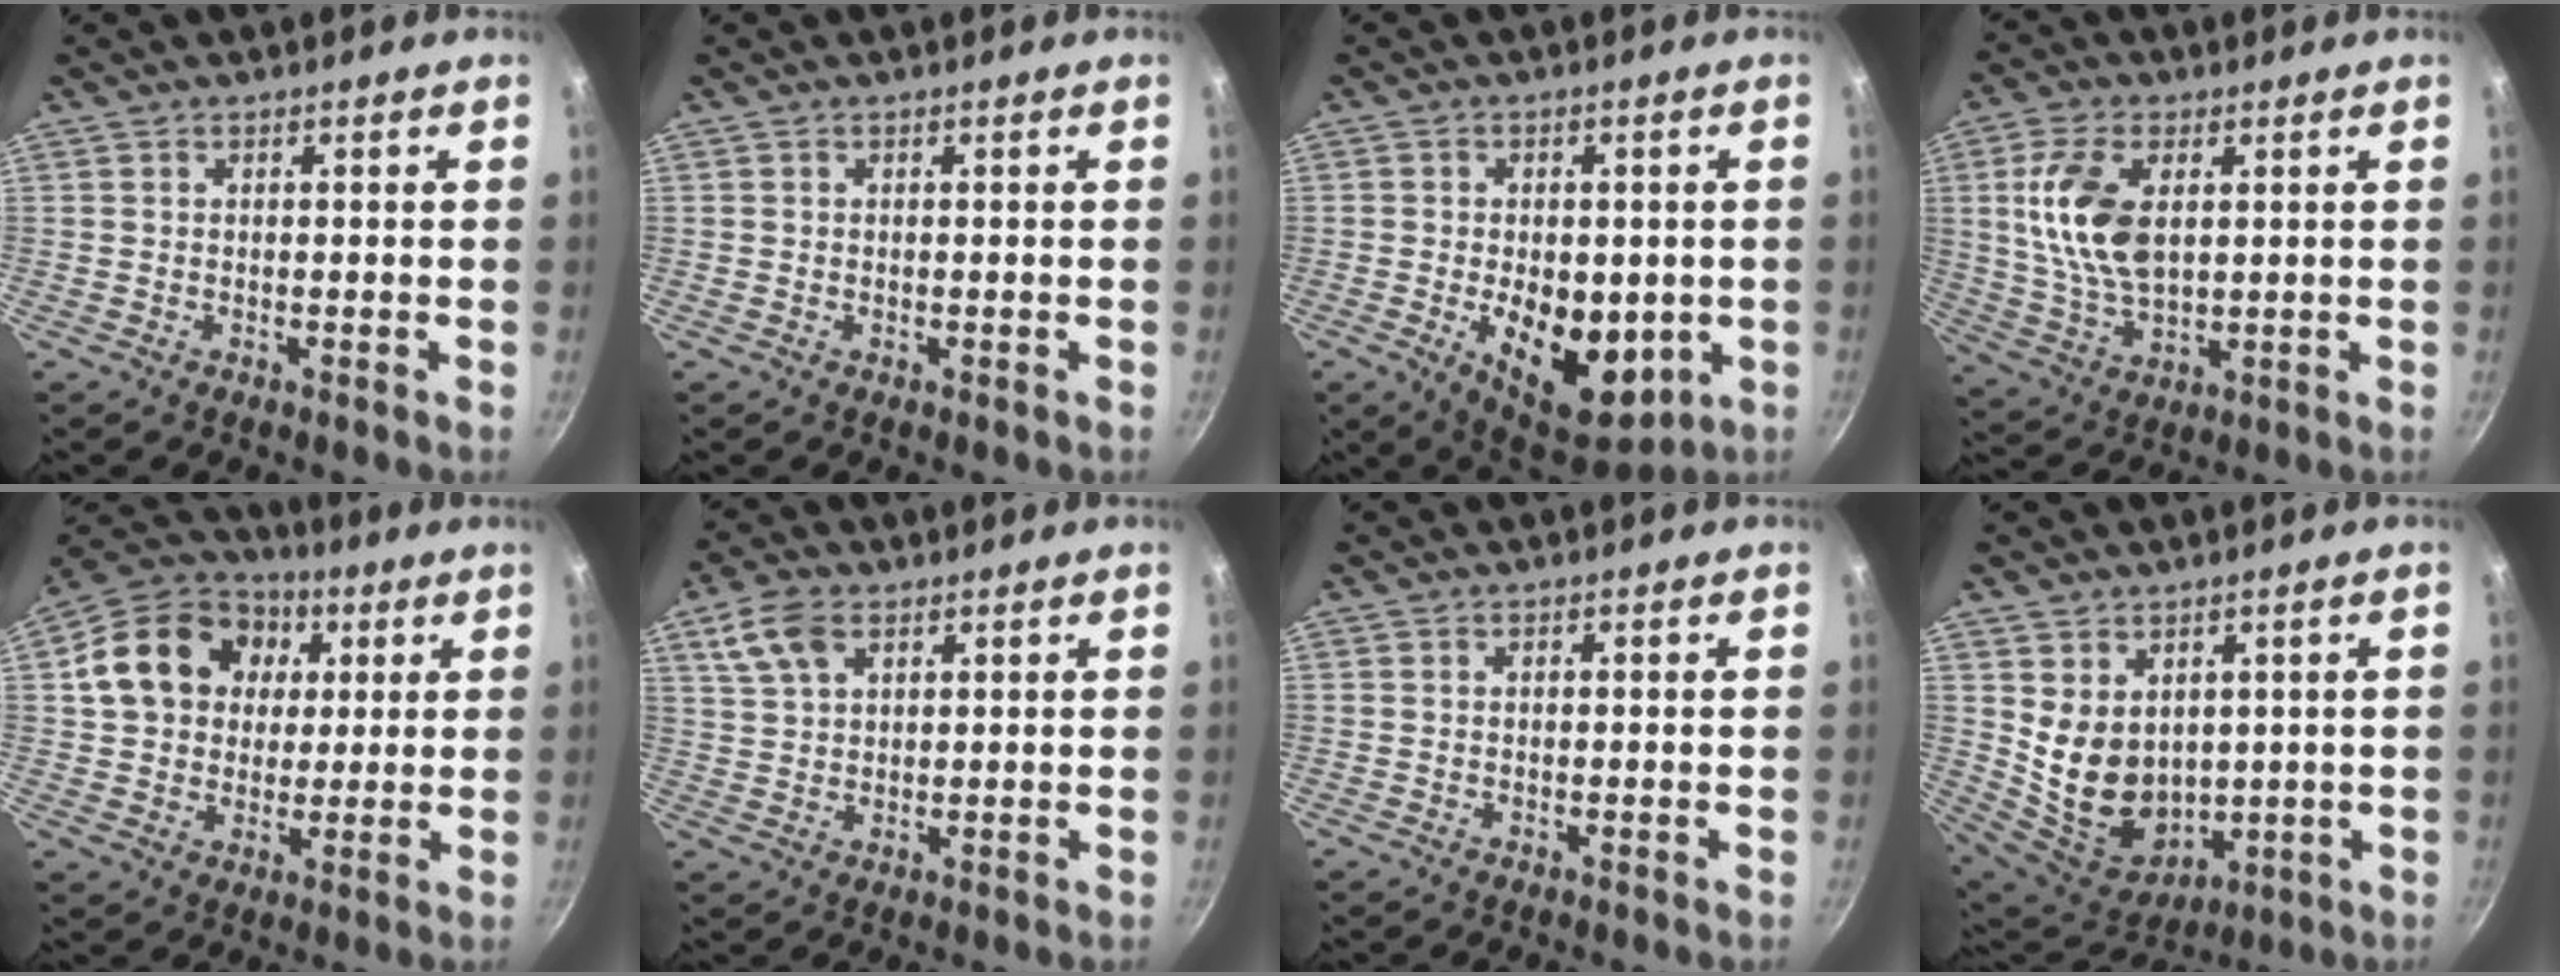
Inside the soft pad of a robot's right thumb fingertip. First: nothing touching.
{"total": 0.0}
{"total": 14.9, "force": [-2.9, 8.8, 11.7], "torque": [-0.133, -0.014, -0.026]}
{"total": 13.0, "force": [2.7, 7.2, 10.4], "torque": [-0.196, -0.014, 0.058]}
{"total": 17.3, "force": [4.1, 13.8, 9.5], "torque": [-0.148, 0.020, 0.058]}
{"total": 7.3, "force": [3.7, 4.3, 4.6], "torque": [-0.084, 0.000, 0.073]}
{"total": 0.0}
{"total": 12.3, "force": [2.3, 9.4, 7.5], "torque": [-0.106, -0.038, 0.071]}